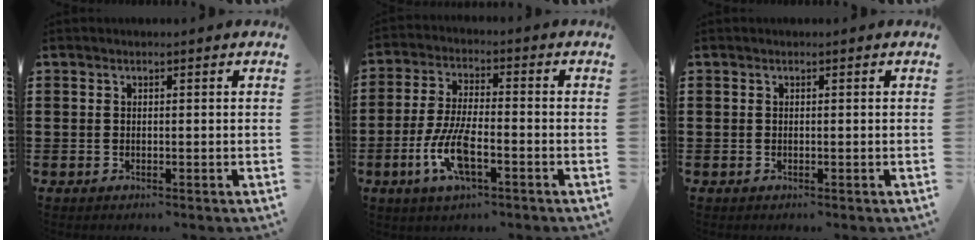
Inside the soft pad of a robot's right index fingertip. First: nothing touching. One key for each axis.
{"total": 8.6, "fx": -3.2, "fy": 2.8, "fz": 7.4, "tx": -0.166, "ty": -0.011, "tz": -0.062}
{"total": 0.0}